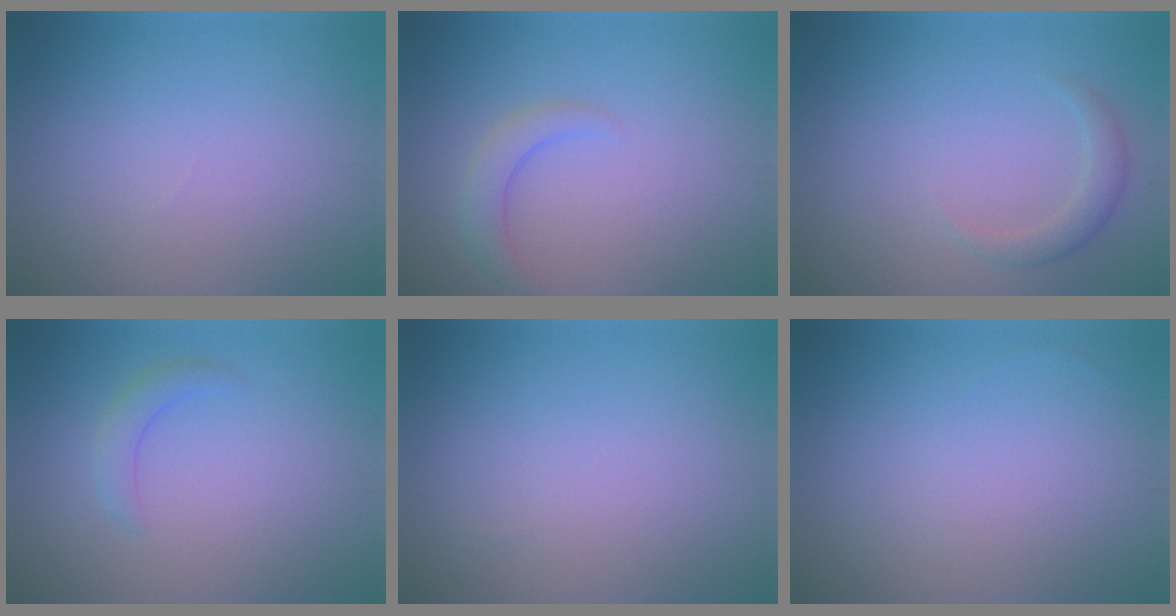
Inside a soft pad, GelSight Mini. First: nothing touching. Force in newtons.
{"total": 2.2, "press": 2.2, "slide": 0.3}
{"total": 1.8, "press": 1.8, "slide": 0.2}
{"total": 1.6, "press": 1.6, "slide": 0.2}
{"total": 0.0}
{"total": 0.0}